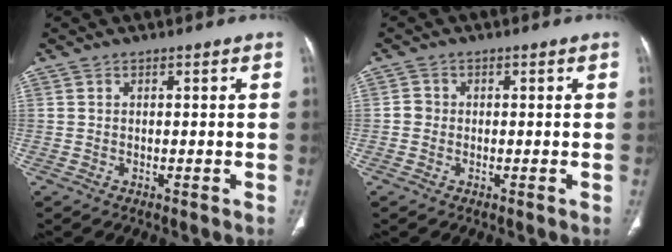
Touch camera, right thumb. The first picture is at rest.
{"total": 1.7, "force": [-0.2, 1.6, 0.5], "torque": [0.002, 0.007, -0.008]}